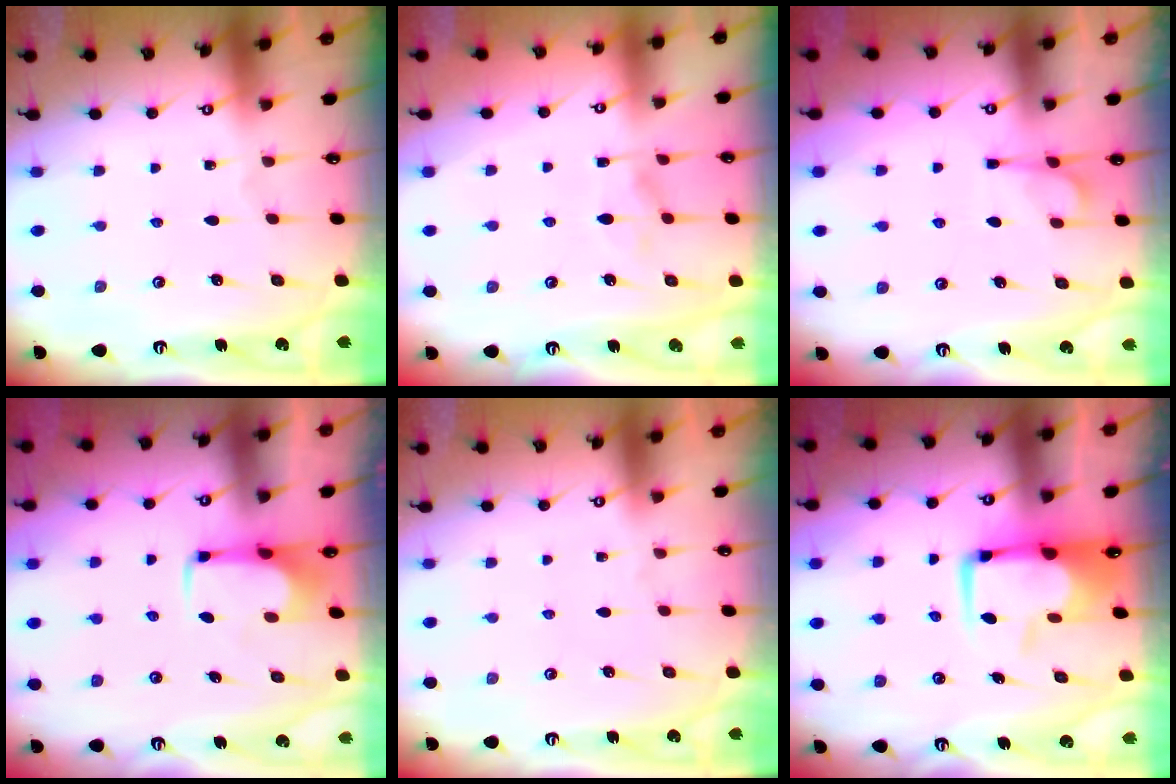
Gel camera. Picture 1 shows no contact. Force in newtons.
{"total": 2.0, "press": 1.4, "slide": 1.4}
{"total": 1.1, "press": 0.0, "slide": 1.1}
{"total": 2.2, "press": 2.1, "slide": 0.4}
{"total": 1.6, "press": 1.4, "slide": 0.7}
{"total": 7.6, "press": 7.4, "slide": 1.5}